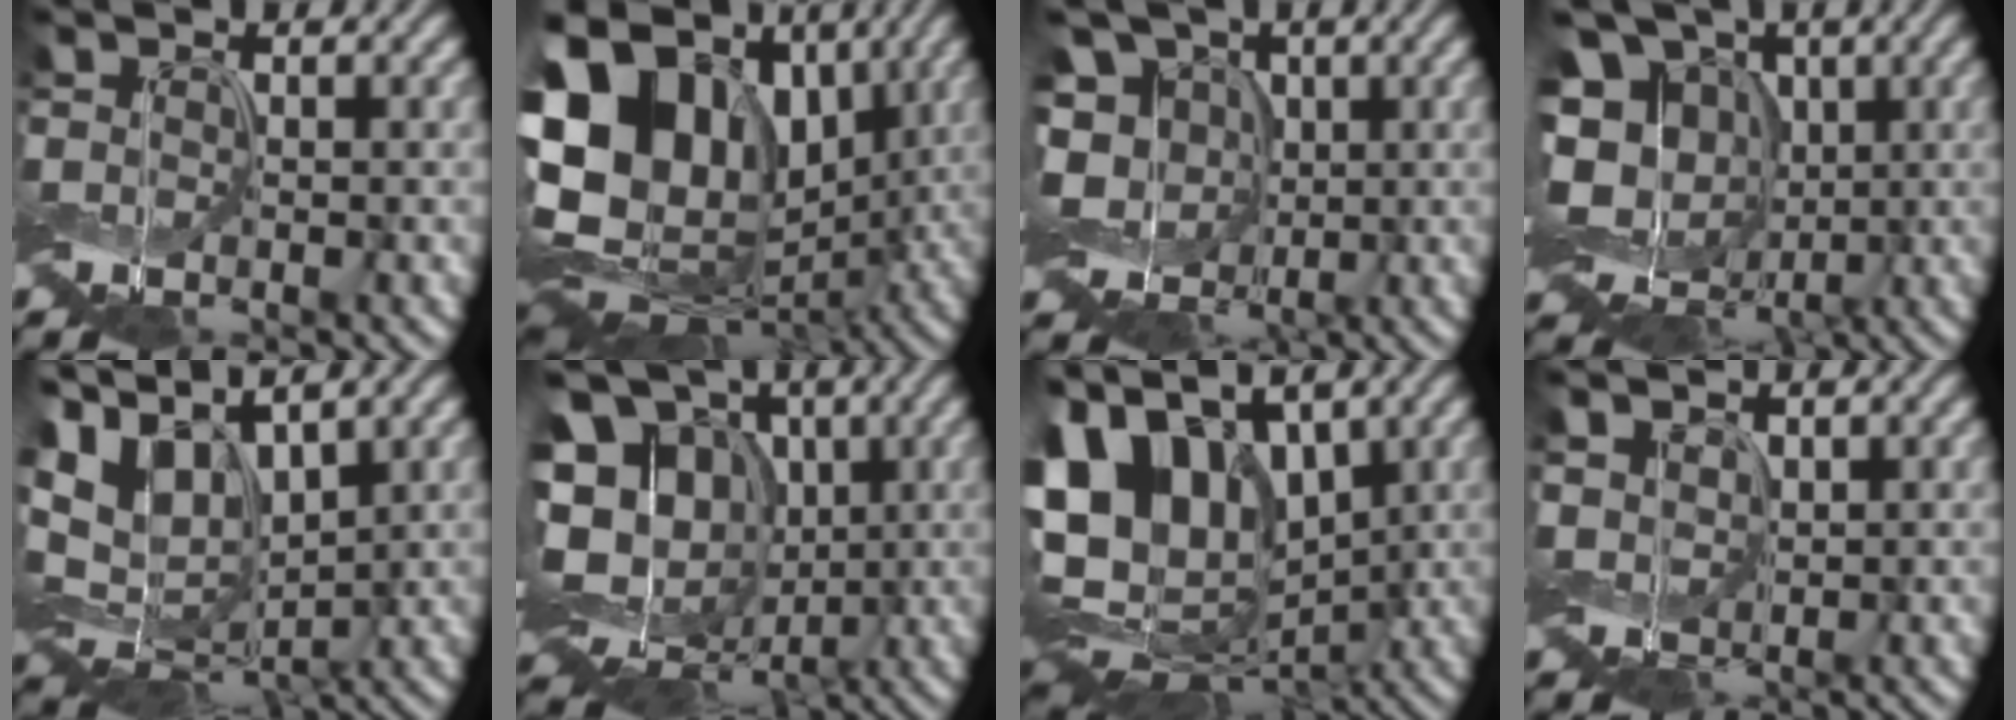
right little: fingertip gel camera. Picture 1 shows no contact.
{"total": 17.1, "force": [2.2, 12.9, 11.1], "torque": [-0.198, 0.018, 0.050]}
{"total": 11.6, "force": [1.1, 9.8, 6.2], "torque": [-0.138, 0.011, -0.004]}
{"total": 15.6, "force": [2.2, 12.7, 8.8], "torque": [-0.209, 0.003, 0.033]}
{"total": 11.4, "force": [4.0, 7.0, 8.0], "torque": [-0.160, 0.015, 0.078]}
{"total": 17.2, "force": [2.8, 13.5, 10.2], "torque": [-0.225, 0.015, 0.047]}
{"total": 14.9, "force": [1.7, 10.2, 10.8], "torque": [-0.182, 0.009, 0.034]}
{"total": 2.0, "force": [0.5, 1.5, 1.2], "torque": [-0.032, 0.000, 0.004]}